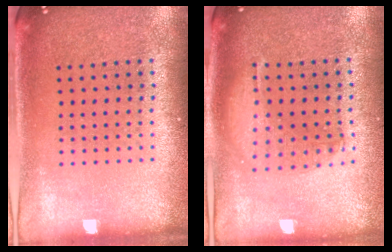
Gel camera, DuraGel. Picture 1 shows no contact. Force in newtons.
{"total": 1.4, "press": 1.3, "slide": 0.5}